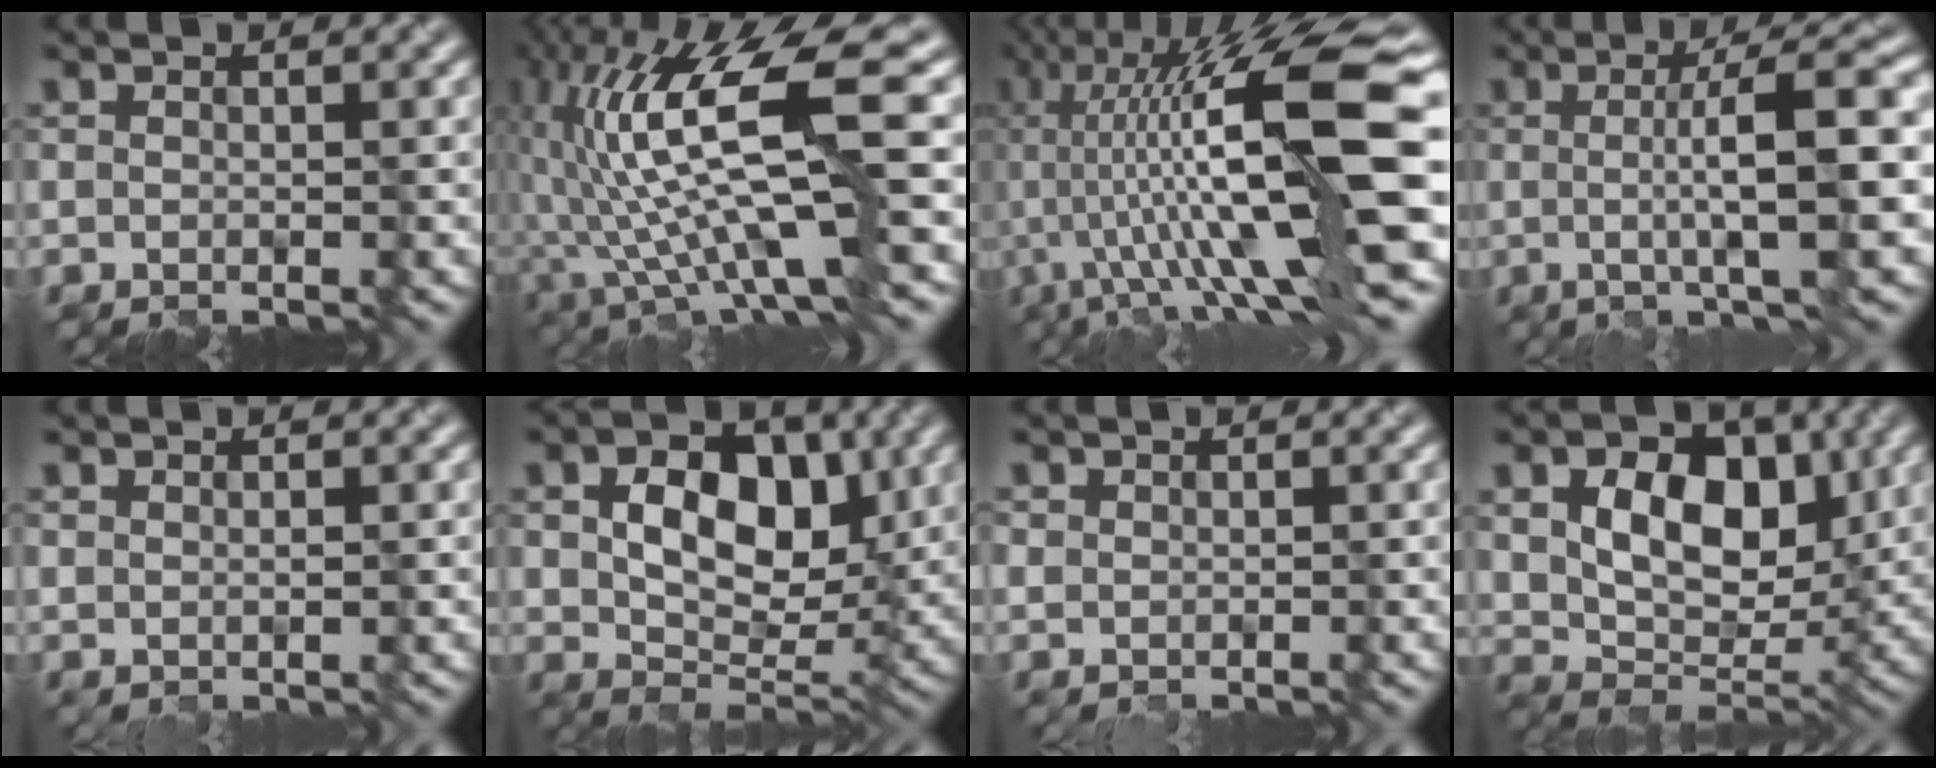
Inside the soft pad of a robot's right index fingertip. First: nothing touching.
{"total": 12.5, "force": [0.7, 2.9, 12.2], "torque": [-0.227, 0.004, 0.020]}
{"total": 16.2, "force": [0.8, 3.6, 15.8], "torque": [-0.256, 0.031, 0.010]}
{"total": 8.2, "force": [0.1, 1.5, 8.1], "torque": [-0.107, 0.004, 0.000]}
{"total": 0.7, "force": [0.6, 0.4, 0.1], "torque": [-0.001, -0.003, 0.014]}
{"total": 7.8, "force": [1.8, 5.1, 5.6], "torque": [-0.086, -0.002, 0.028]}
{"total": 1.0, "force": [0.6, 0.6, -0.3], "torque": [0.012, -0.001, 0.010]}
{"total": 8.9, "force": [2.4, 6.0, 6.2], "torque": [-0.104, -0.007, 0.034]}